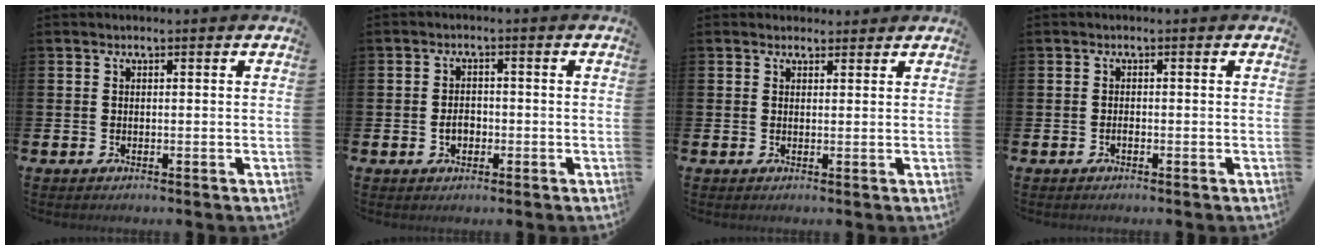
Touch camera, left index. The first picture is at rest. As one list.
[{"total": 2.3, "force": [-0.6, 1.7, 1.5], "torque": [-0.020, 0.002, -0.015]}, {"total": 1.6, "force": [1.5, 0.7, 0.0], "torque": [0.007, -0.001, 0.025]}, {"total": 0.6, "force": [-0.4, 0.2, 0.4], "torque": [-0.016, 0.000, -0.005]}]